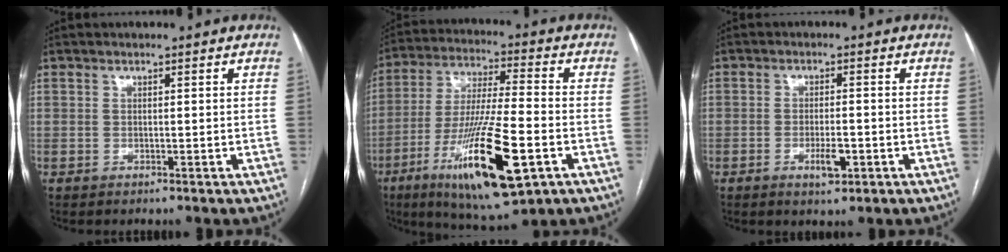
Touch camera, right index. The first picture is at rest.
{"total": 19.4, "force": [-7.7, 2.9, 17.5], "torque": [-0.341, -0.034, -0.129]}
{"total": 3.5, "force": [-1.4, 1.1, 3.0], "torque": [-0.053, 0.001, -0.017]}